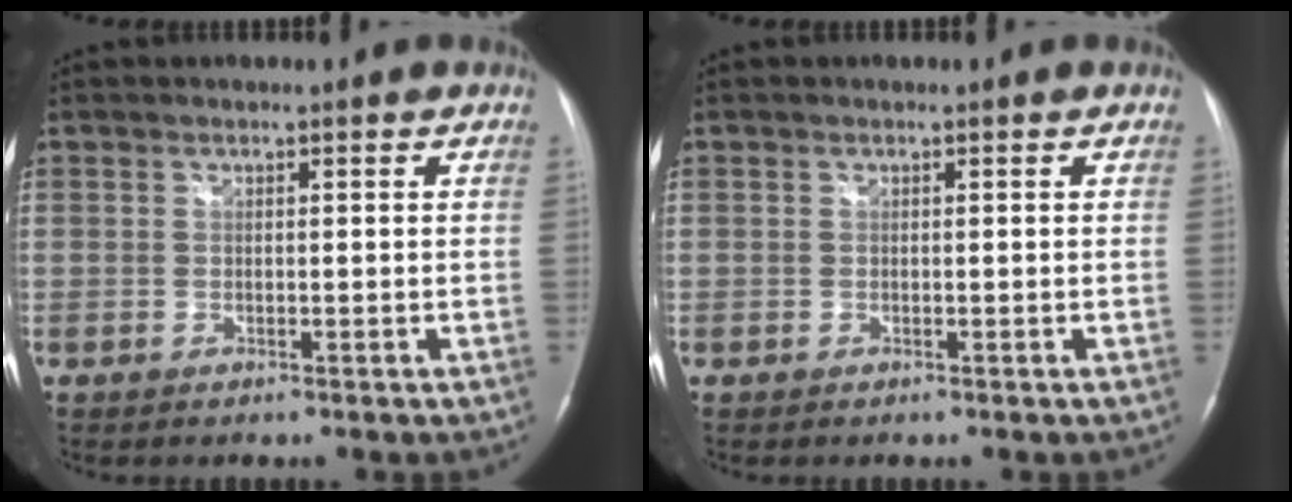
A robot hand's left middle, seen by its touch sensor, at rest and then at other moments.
{"total": 0.0}